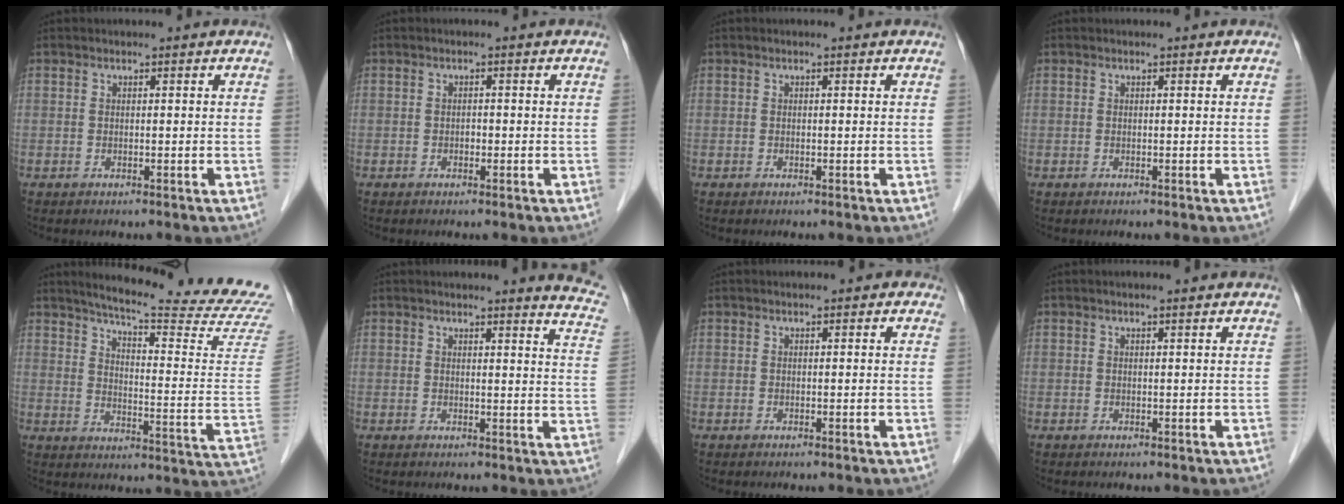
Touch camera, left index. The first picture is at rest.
{"total": 0.7, "force": [-0.3, 0.4, 0.5], "torque": [-0.007, 0.001, -0.008]}
{"total": 0.0}
{"total": 0.0}
{"total": 23.5, "force": [21.4, -1.2, 9.6], "torque": [-0.146, -0.107, 0.261]}
{"total": 8.6, "force": [8.3, 0.1, 2.5], "torque": [-0.008, -0.062, 0.058]}
{"total": 0.6, "force": [0.3, 0.4, 0.3], "torque": [-0.001, 0.001, -0.002]}
{"total": 0.9, "force": [0.7, 0.0, 0.6], "torque": [-0.012, 0.004, 0.012]}